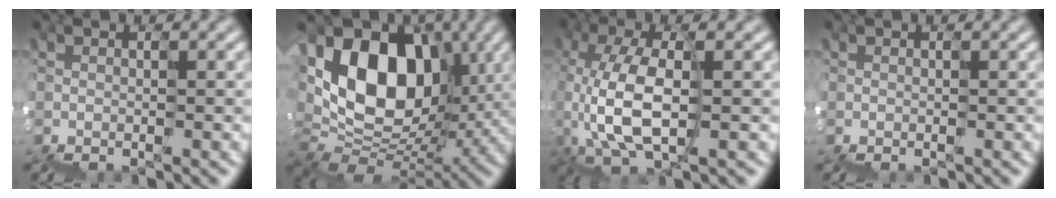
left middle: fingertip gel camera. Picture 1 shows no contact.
{"total": 8.8, "force": [2.5, 6.3, 5.5], "torque": [-0.087, 0.022, 0.035]}
{"total": 6.0, "force": [-1.6, 2.8, 5.0], "torque": [-0.138, 0.012, -0.037]}
{"total": 0.0}